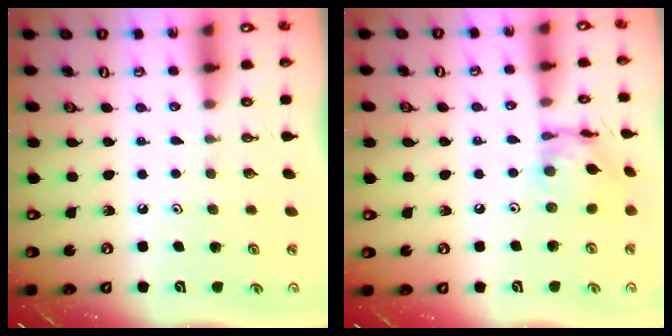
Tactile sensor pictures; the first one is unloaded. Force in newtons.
{"total": 10.9, "press": 10.8, "slide": 0.9}